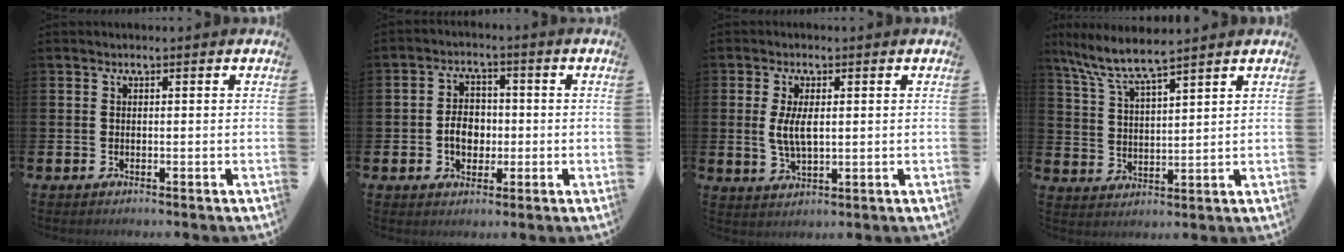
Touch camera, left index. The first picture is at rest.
{"total": 4.4, "force": [-0.8, 3.4, 2.8], "torque": [-0.038, 0.002, -0.023]}
{"total": 4.2, "force": [0.8, 1.9, 3.7], "torque": [-0.064, 0.000, 0.010]}
{"total": 6.7, "force": [6.1, 0.2, 2.7], "torque": [-0.076, -0.030, 0.107]}